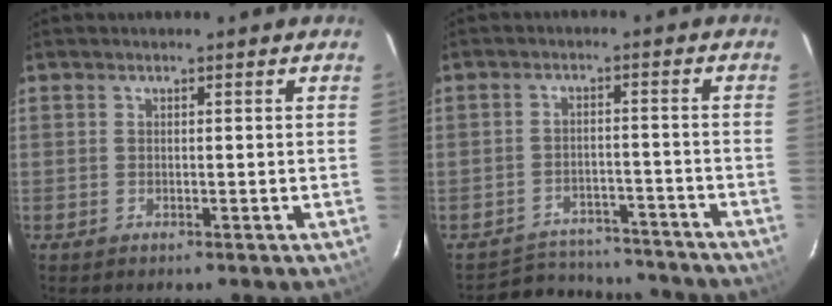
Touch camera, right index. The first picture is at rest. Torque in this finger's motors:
{"motor_torque": [-0.46, -0.01, -1.01, -0.21]}